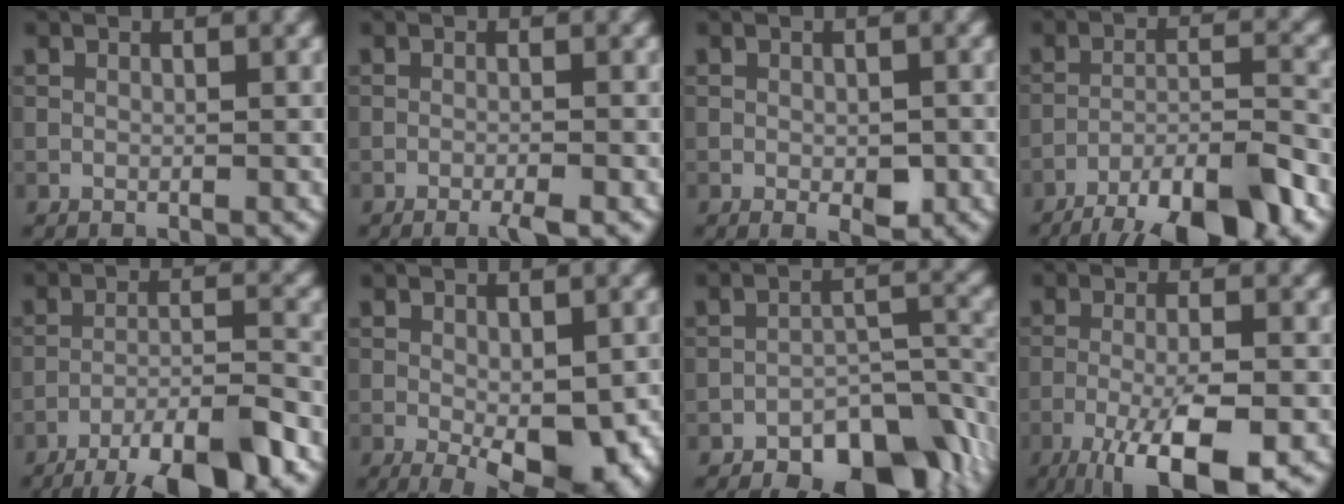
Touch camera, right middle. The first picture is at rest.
{"total": 1.8, "force": [-1.2, 0.1, 1.4], "torque": [-0.020, 0.000, -0.024]}
{"total": 2.2, "force": [-0.6, 1.1, 1.8], "torque": [-0.023, -0.003, -0.005]}
{"total": 9.8, "force": [-7.3, 2.2, 6.1], "torque": [-0.092, -0.005, -0.117]}
{"total": 8.7, "force": [-6.3, 1.8, 5.7], "torque": [-0.089, 0.003, -0.104]}
{"total": 8.0, "force": [-2.2, 3.4, 6.9], "torque": [-0.107, -0.026, -0.018]}
{"total": 7.8, "force": [-5.3, 3.8, 4.3], "torque": [-0.046, -0.002, -0.086]}
{"total": 9.3, "force": [-4.8, 2.6, 7.5], "torque": [-0.129, -0.011, -0.081]}